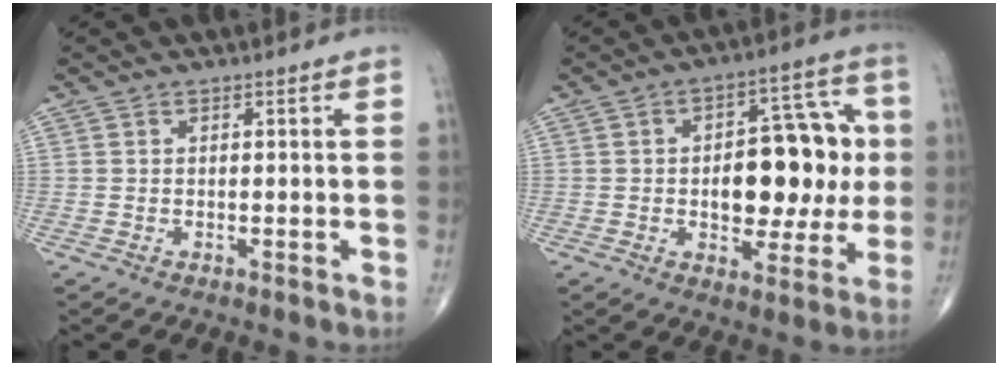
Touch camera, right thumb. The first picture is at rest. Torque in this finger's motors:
{"motor_torque": [0.29, 0.30, 0.20, 0.10, 0.04]}